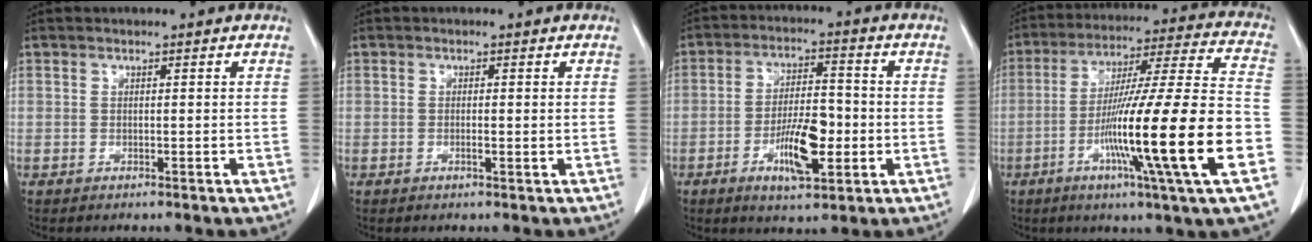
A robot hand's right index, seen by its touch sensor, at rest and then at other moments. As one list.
[{"total": 0.9, "force": [-0.4, 0.0, 0.8], "torque": [-0.022, -0.001, -0.005]}, {"total": 9.4, "force": [-3.0, 2.8, 8.5], "torque": [-0.161, 0.000, -0.049]}, {"total": 22.9, "force": [-7.6, -0.7, 21.6], "torque": [-0.343, -0.020, -0.137]}]